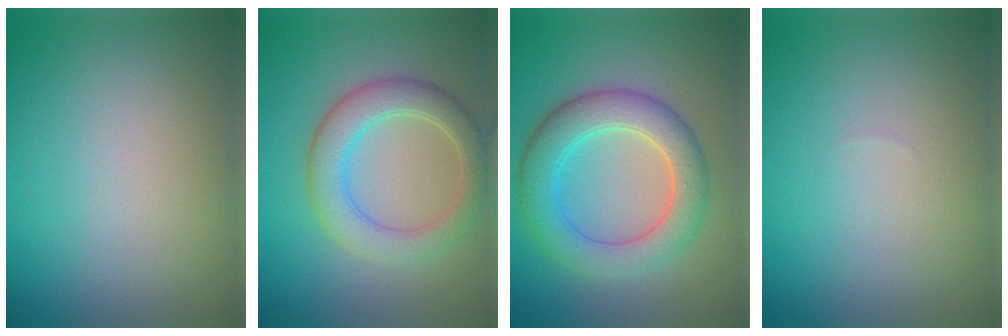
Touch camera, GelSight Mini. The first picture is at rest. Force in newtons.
{"total": 4.7, "press": 4.7, "slide": 0.6}
{"total": 6.2, "press": 6.2, "slide": 0.6}
{"total": 0.0}